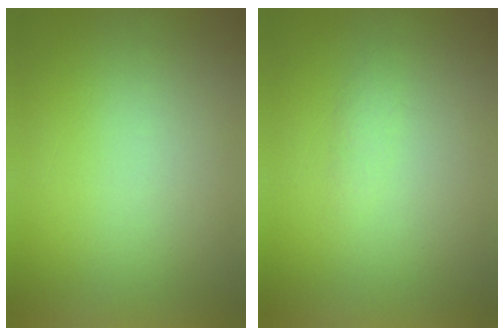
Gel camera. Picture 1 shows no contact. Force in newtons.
{"total": 1.2}